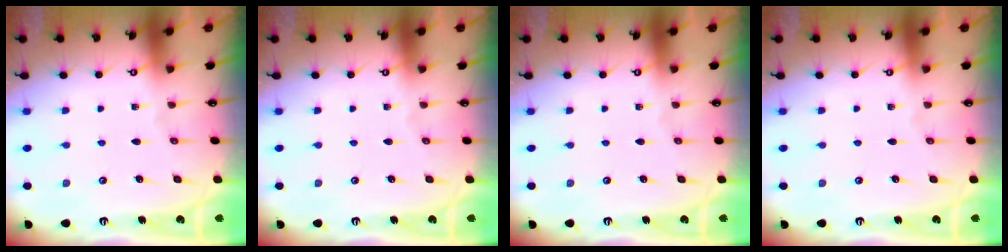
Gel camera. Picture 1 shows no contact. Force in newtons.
{"total": 0.0}
{"total": 0.0}
{"total": 0.0}